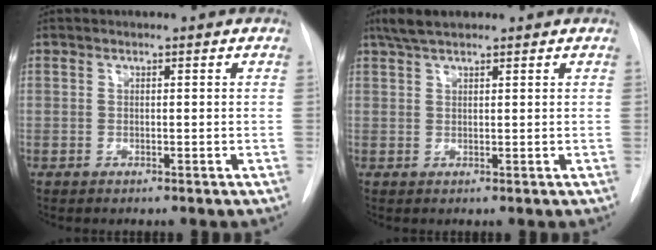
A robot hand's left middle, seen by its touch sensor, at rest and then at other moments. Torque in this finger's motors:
{"motor_torque": [0.36, -0.34, 0.02, 0.01]}